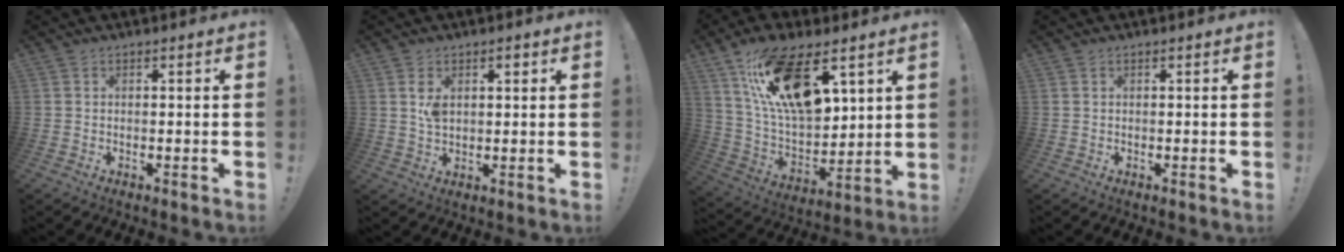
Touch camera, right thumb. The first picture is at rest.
{"total": 4.0, "force": [1.3, 2.3, 3.0], "torque": [-0.052, 0.002, 0.020]}
{"total": 20.8, "force": [10.6, 10.0, 14.8], "torque": [-0.271, -0.050, 0.188]}
{"total": 0.0}